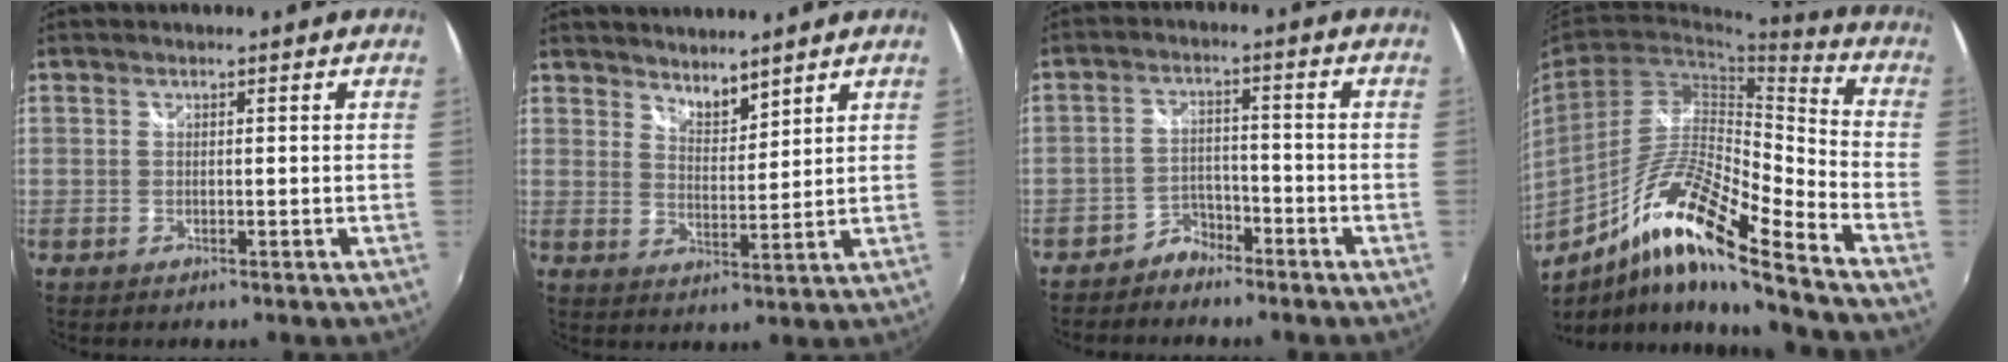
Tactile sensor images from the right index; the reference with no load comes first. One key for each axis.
{"total": 4.7, "fx": 4.3, "fy": 1.3, "fz": 1.4, "tx": -0.016, "ty": -0.003, "tz": 0.073}
{"total": 4.8, "fx": -4.0, "fy": 2.5, "fz": 0.6, "tx": -0.022, "ty": 0.011, "tz": -0.071}
{"total": 17.6, "fx": -11.1, "fy": 1.8, "fz": 13.5, "tx": -0.249, "ty": -0.006, "tz": -0.212}